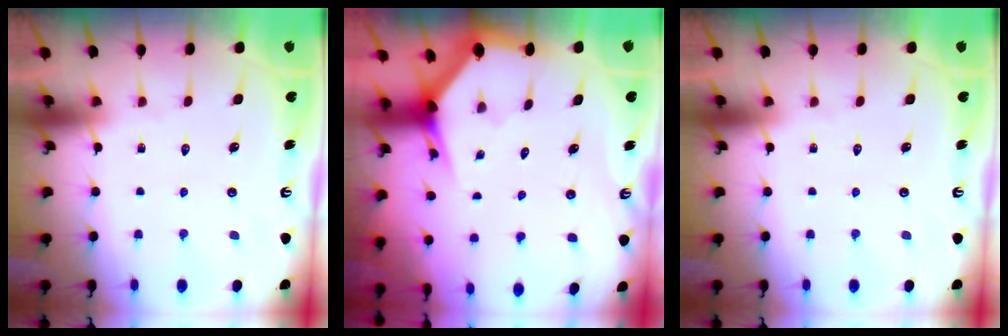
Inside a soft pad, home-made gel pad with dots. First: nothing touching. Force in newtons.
{"total": 3.8, "press": 3.7, "slide": 0.3}
{"total": 0.0}